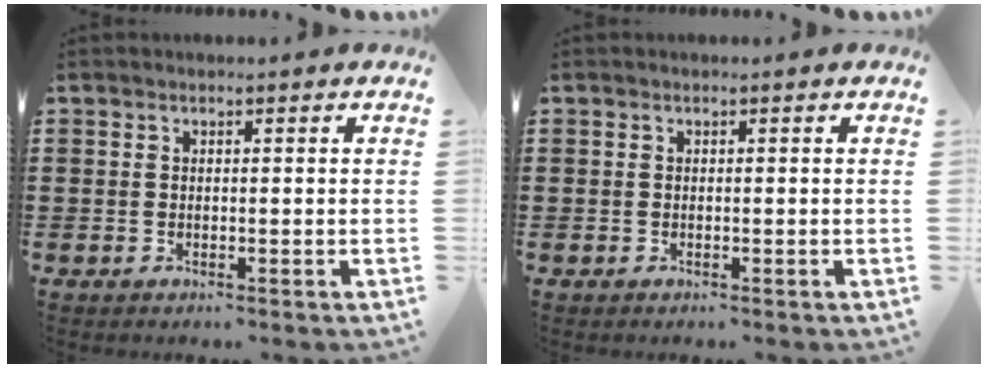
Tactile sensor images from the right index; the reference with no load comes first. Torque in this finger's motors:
{"motor_torque": [0.00, 0.15, 0.00, 0.01]}